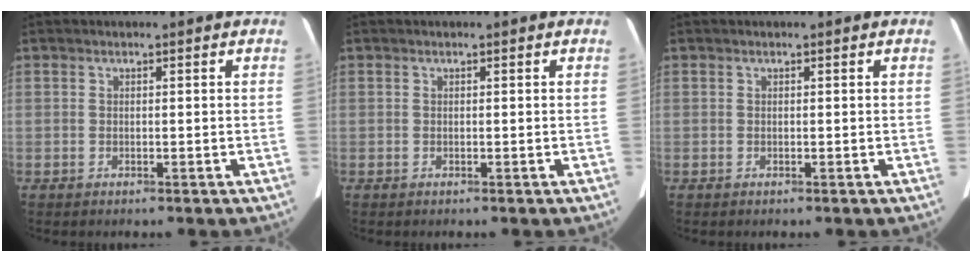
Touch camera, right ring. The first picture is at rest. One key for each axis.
{"total": 0.0}
{"total": 0.0}